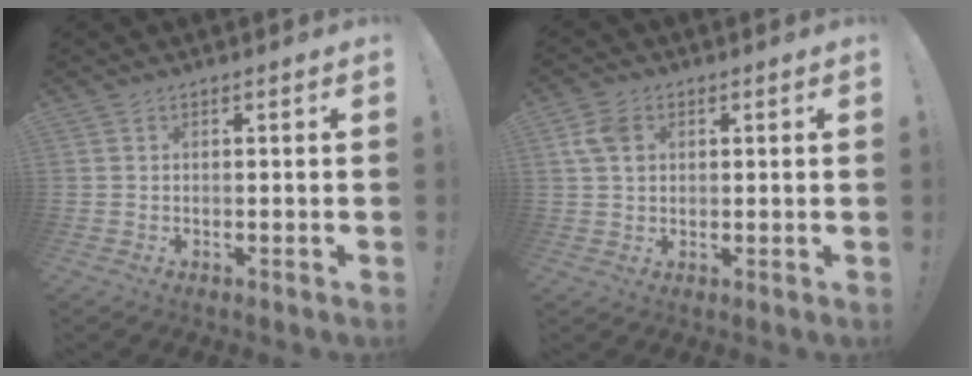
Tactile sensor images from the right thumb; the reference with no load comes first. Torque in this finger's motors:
{"motor_torque": [0.28, 1.31, 0.56, -0.15, 0.03]}